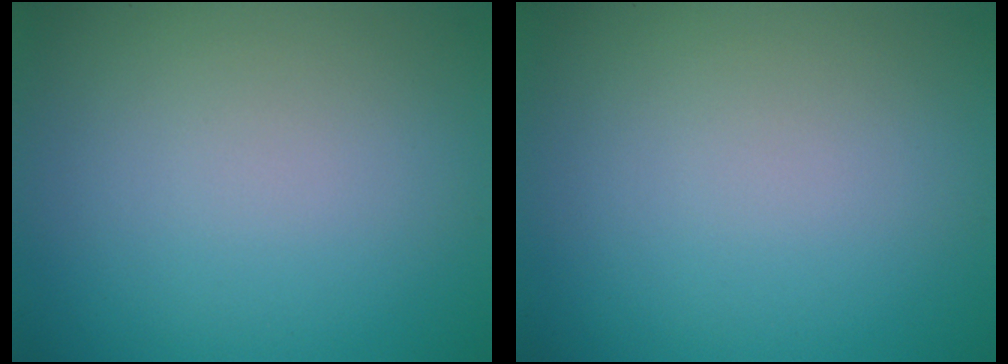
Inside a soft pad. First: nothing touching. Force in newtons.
{"total": 0.0}